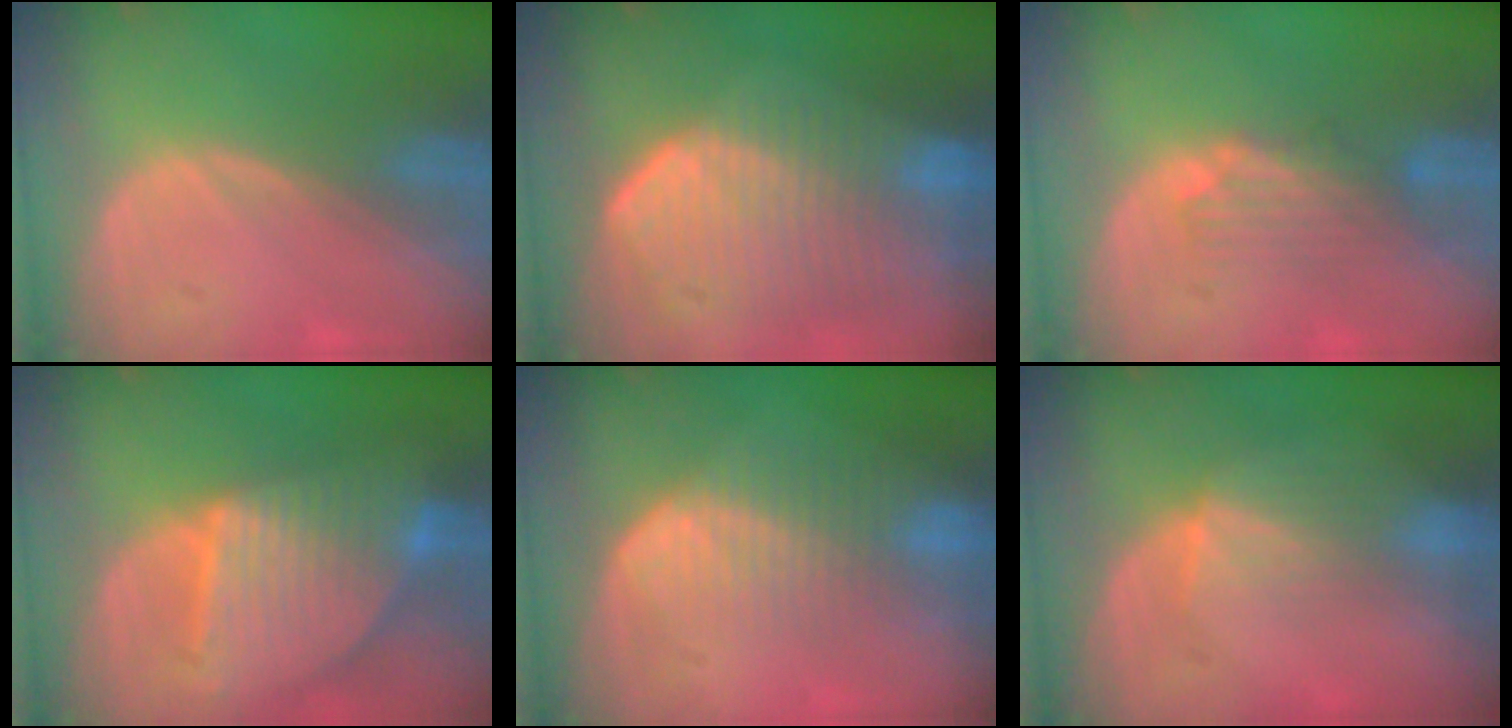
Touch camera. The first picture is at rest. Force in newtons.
{"total": 10.7, "press": 9.4, "slide": 5.2}
{"total": 4.3, "press": 3.8, "slide": 2.1}
{"total": 9.5, "press": 8.2, "slide": 4.8}
{"total": 6.8, "press": 6.7, "slide": 1.4}
{"total": 4.2, "press": 4.0, "slide": 1.1}